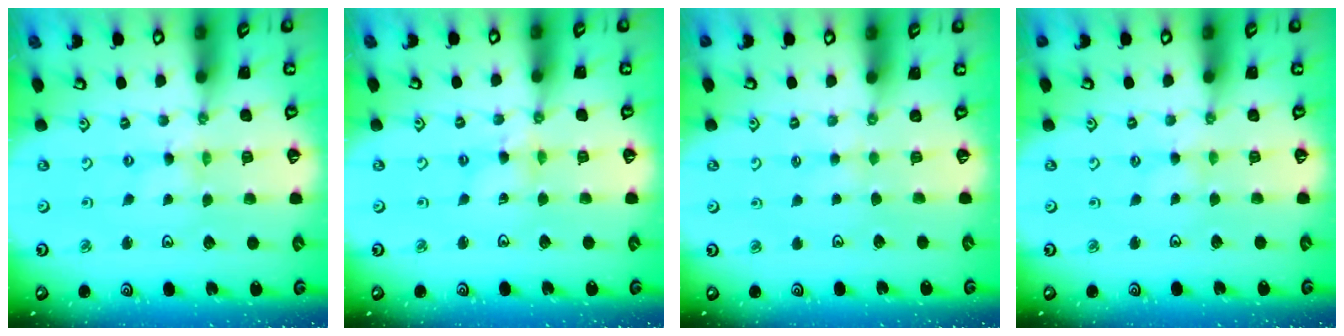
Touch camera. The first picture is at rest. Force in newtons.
{"total": 3.3, "press": 3.3, "slide": 0.3}
{"total": 1.9, "press": 1.9, "slide": 0.3}
{"total": 0.9, "press": 0.8, "slide": 0.2}